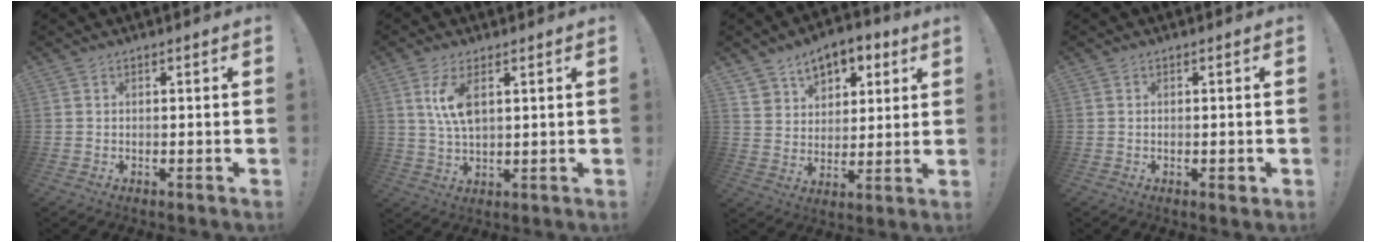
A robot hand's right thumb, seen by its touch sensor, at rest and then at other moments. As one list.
[{"total": 8.1, "force": [2.8, 3.4, 6.8], "torque": [-0.138, -0.008, 0.046]}, {"total": 9.3, "force": [5.8, 6.8, 2.7], "torque": [-0.036, -0.037, 0.113]}, {"total": 1.3, "force": [-0.4, 0.5, 1.2], "torque": [-0.009, -0.002, -0.007]}]